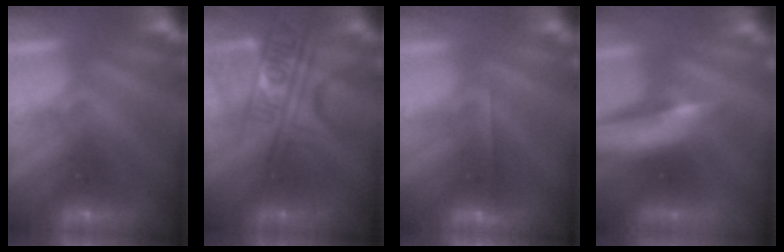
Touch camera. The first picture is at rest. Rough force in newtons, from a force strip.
{"total": 2.4}
{"total": 1.8}
{"total": 8.4}